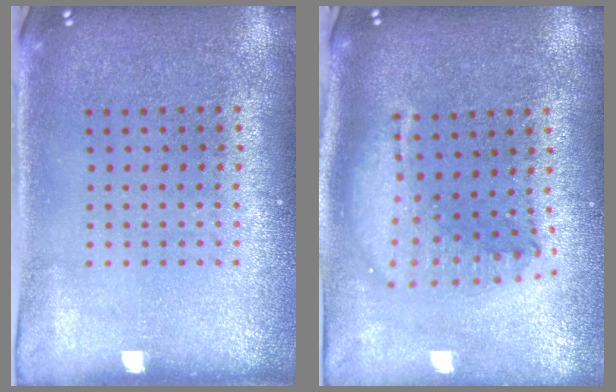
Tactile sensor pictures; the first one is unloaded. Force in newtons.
{"total": 2.1, "press": 1.6, "slide": 1.3}